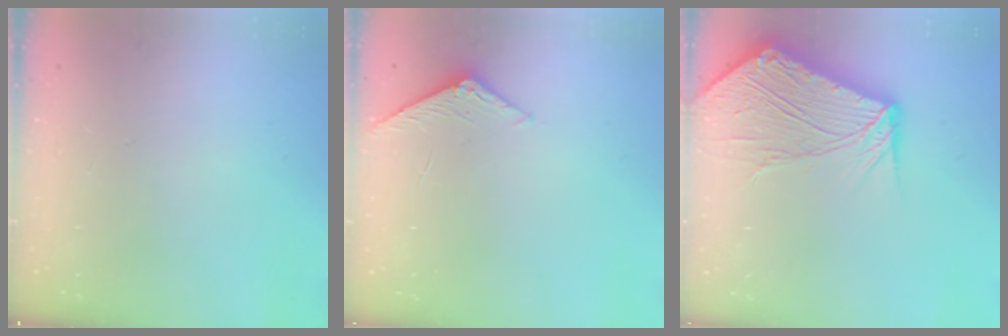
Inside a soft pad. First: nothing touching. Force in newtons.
{"total": 5.6, "press": 5.6, "slide": 0.6}
{"total": 16.8, "press": 16.7, "slide": 2.1}